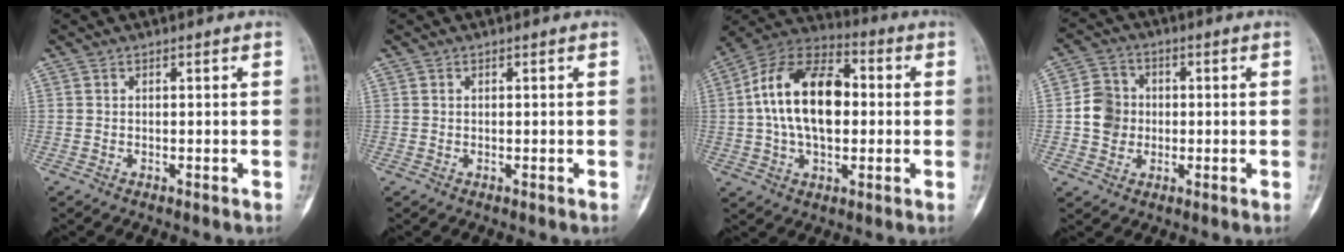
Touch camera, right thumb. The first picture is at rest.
{"total": 0.0}
{"total": 19.1, "force": [1.1, 11.3, 15.4], "torque": [-0.251, 0.027, 0.013]}
{"total": 7.4, "force": [-0.3, 6.7, 3.1], "torque": [-0.029, 0.010, -0.013]}